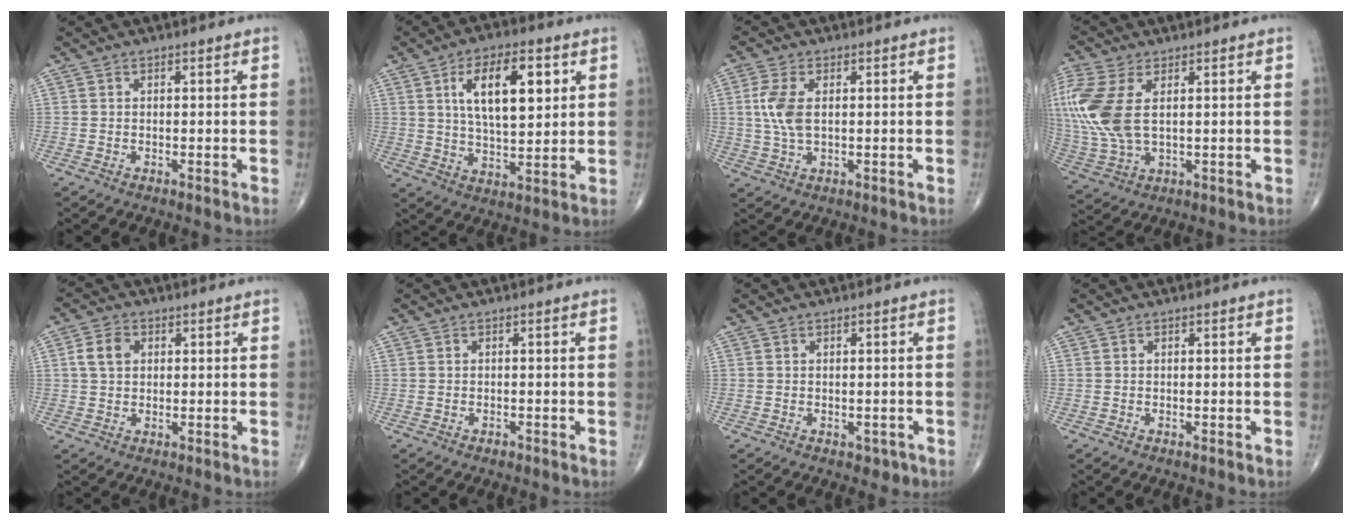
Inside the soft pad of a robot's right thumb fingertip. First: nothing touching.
{"total": 13.7, "force": [4.4, 6.0, 11.5], "torque": [-0.174, -0.012, 0.077]}
{"total": 6.3, "force": [0.9, 3.2, 5.4], "torque": [-0.129, 0.002, 0.018]}
{"total": 14.8, "force": [2.9, 7.8, 12.2], "torque": [-0.316, -0.001, 0.065]}
{"total": 4.7, "force": [1.1, 3.5, 3.0], "torque": [-0.054, 0.006, 0.017]}
{"total": 0.6, "force": [-0.4, 0.4, 0.3], "torque": [-0.002, 0.001, -0.008]}
{"total": 1.4, "force": [-0.5, 1.1, 0.7], "torque": [0.001, 0.001, -0.003]}
{"total": 0.0}